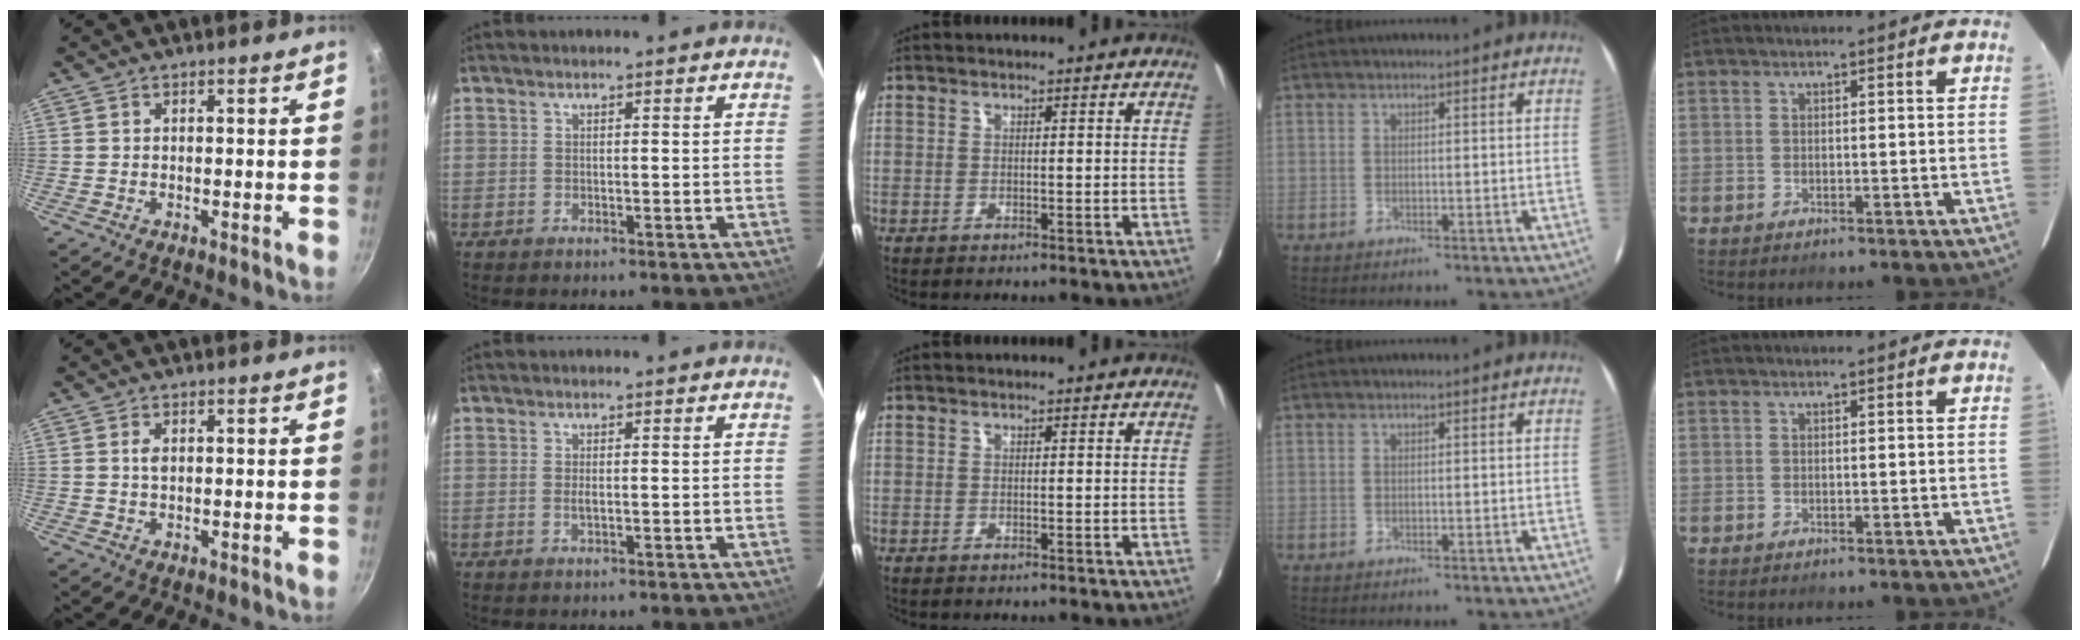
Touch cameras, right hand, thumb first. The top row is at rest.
{"thumb": {"total": 1.5, "force": [0.3, 0.9, 1.2], "torque": [-0.021, 0.001, 0.004]}, "index": {"total": 1.2, "force": [-0.2, 0.3, 1.1], "torque": [-0.023, -0.001, -0.003]}}